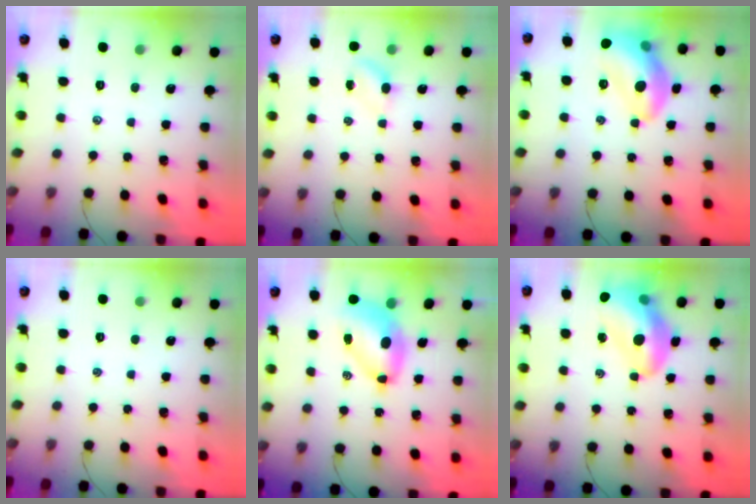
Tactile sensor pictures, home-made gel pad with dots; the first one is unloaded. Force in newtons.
{"total": 2.8, "press": 2.7, "slide": 0.9}
{"total": 15.0, "press": 15.0, "slide": 1.3}
{"total": 0.0}
{"total": 8.4, "press": 8.1, "slide": 2.3}
{"total": 14.9, "press": 14.3, "slide": 4.2}